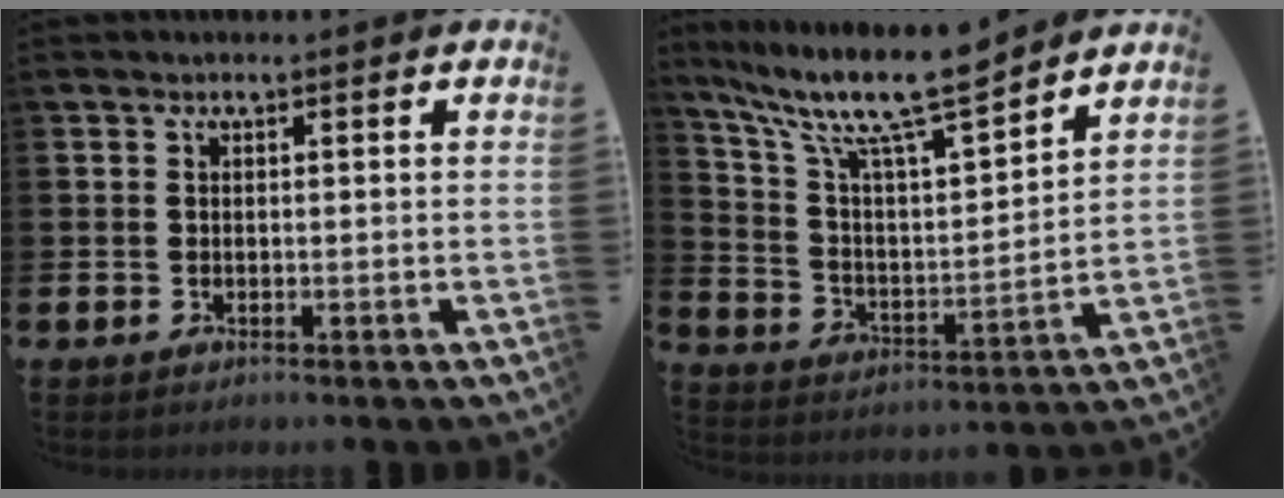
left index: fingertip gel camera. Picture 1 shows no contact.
{"total": 12.2, "force": [10.3, 2.0, 6.1], "torque": [-0.143, -0.061, 0.177]}